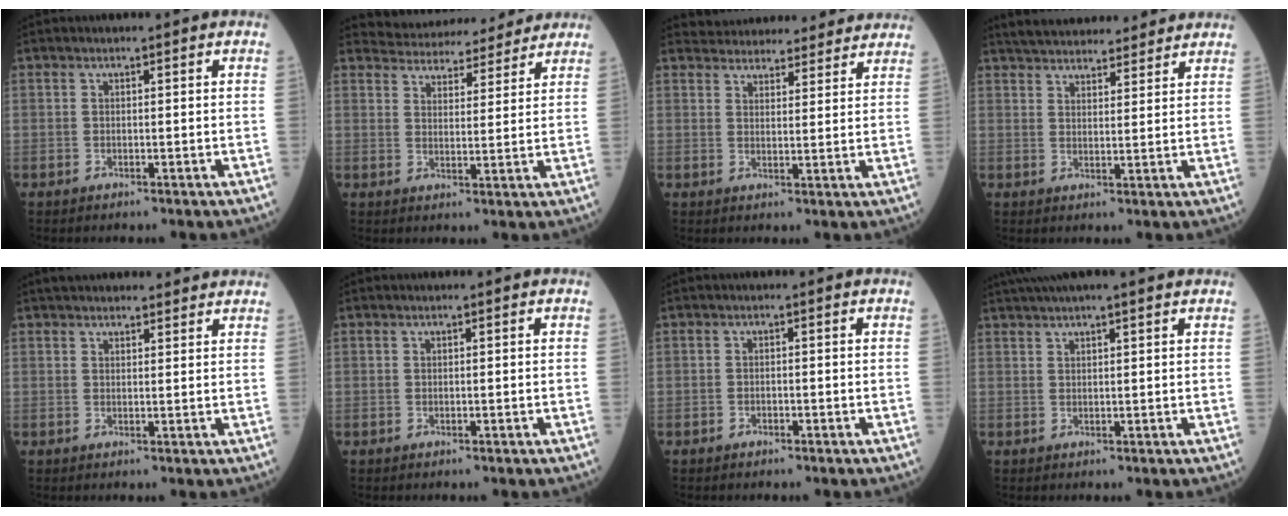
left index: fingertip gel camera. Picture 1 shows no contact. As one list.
[{"total": 12.4, "force": [11.8, 3.2, 2.1], "torque": [-0.019, 0.017, 0.152]}, {"total": 14.4, "force": [13.6, 3.8, 2.8], "torque": [-0.025, 0.022, 0.170]}, {"total": 14.5, "force": [13.4, 3.2, 4.6], "torque": [-0.064, 0.030, 0.189]}, {"total": 10.0, "force": [9.1, 2.6, 3.3], "torque": [-0.031, 0.028, 0.111]}, {"total": 0.0}, {"total": 0.7, "force": [-0.6, 0.4, 0.1], "torque": [-0.004, -0.001, -0.015]}, {"total": 8.9, "force": [7.5, 0.1, 4.7], "torque": [-0.079, 0.040, 0.098]}]